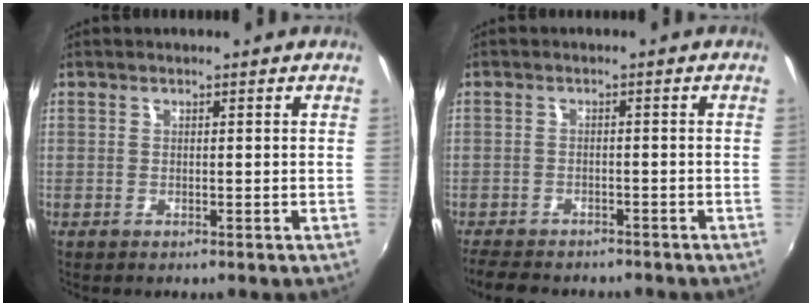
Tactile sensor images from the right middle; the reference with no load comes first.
{"total": 6.8, "force": [-5.9, 2.6, 2.2], "torque": [-0.063, -0.008, -0.095]}